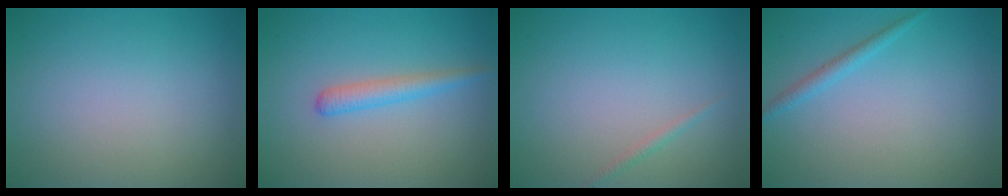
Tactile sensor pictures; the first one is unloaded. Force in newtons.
{"total": 2.0, "press": 1.9, "slide": 0.1}
{"total": 0.7, "press": 0.7, "slide": 0.0}
{"total": 1.3, "press": 1.3, "slide": 0.1}